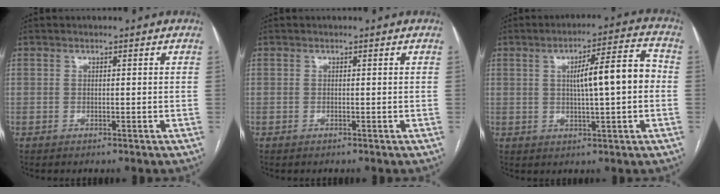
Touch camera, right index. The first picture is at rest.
{"total": 0.0}
{"total": 9.7, "force": [0.4, 1.2, 9.6], "torque": [-0.144, 0.025, 0.007]}